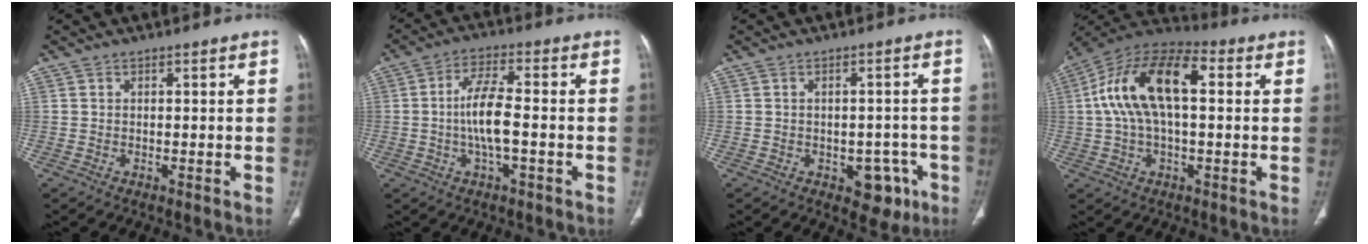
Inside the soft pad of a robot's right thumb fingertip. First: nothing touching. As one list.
[{"total": 8.0, "force": [-1.2, 2.4, 7.5], "torque": [-0.152, 0.014, -0.028]}, {"total": 7.6, "force": [-3.6, 4.6, 4.8], "torque": [-0.021, 0.025, -0.038]}, {"total": 17.4, "force": [2.8, 8.6, 14.8], "torque": [-0.270, 0.043, 0.041]}]